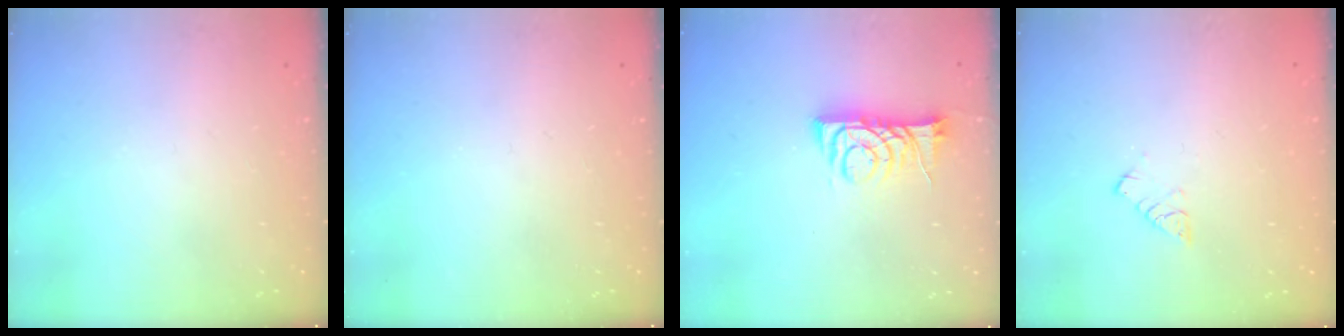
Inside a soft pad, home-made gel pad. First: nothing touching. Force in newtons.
{"total": 0.0}
{"total": 8.6, "press": 8.5, "slide": 0.6}
{"total": 5.2, "press": 5.1, "slide": 0.4}